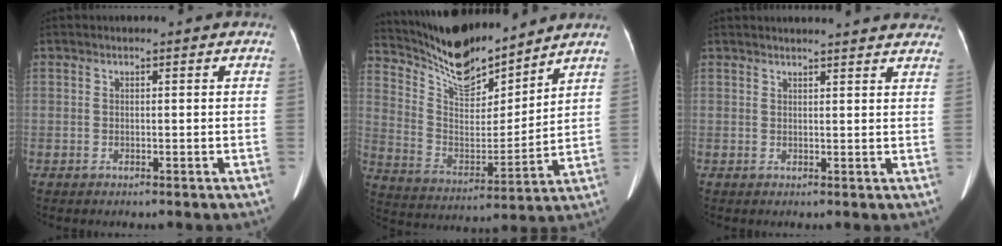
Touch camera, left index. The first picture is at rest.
{"total": 13.9, "force": [12.8, 2.5, 4.7], "torque": [-0.094, -0.004, 0.246]}
{"total": 15.7, "force": [14.9, 2.3, 4.6], "torque": [-0.047, 0.005, 0.167]}